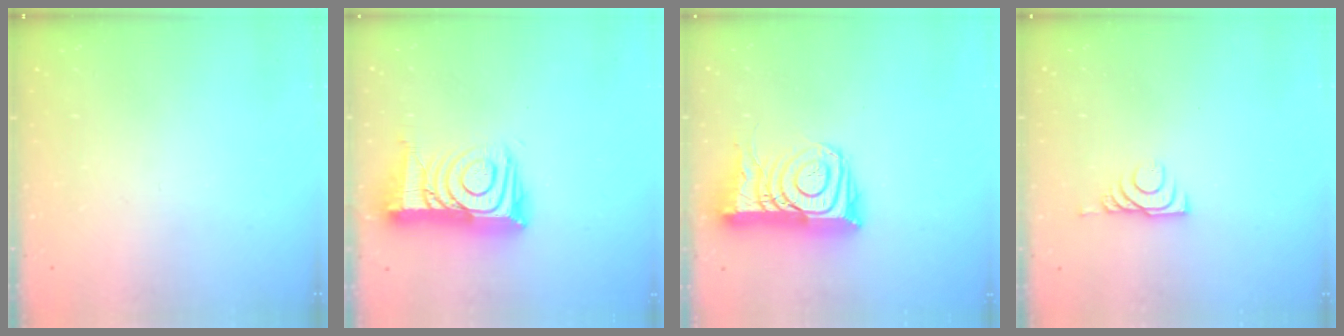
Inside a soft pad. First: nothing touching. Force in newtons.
{"total": 17.3, "press": 17.2, "slide": 1.3}
{"total": 16.4, "press": 16.3, "slide": 1.5}
{"total": 5.8, "press": 5.7, "slide": 0.8}